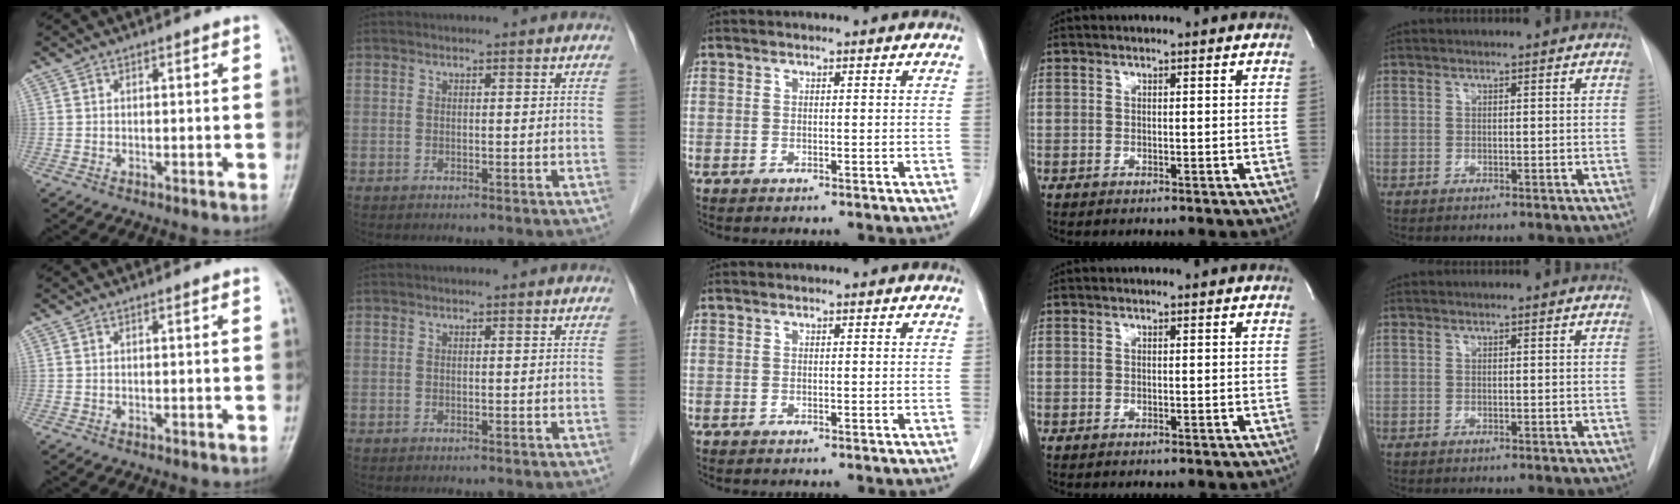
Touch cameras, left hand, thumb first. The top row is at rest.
{}